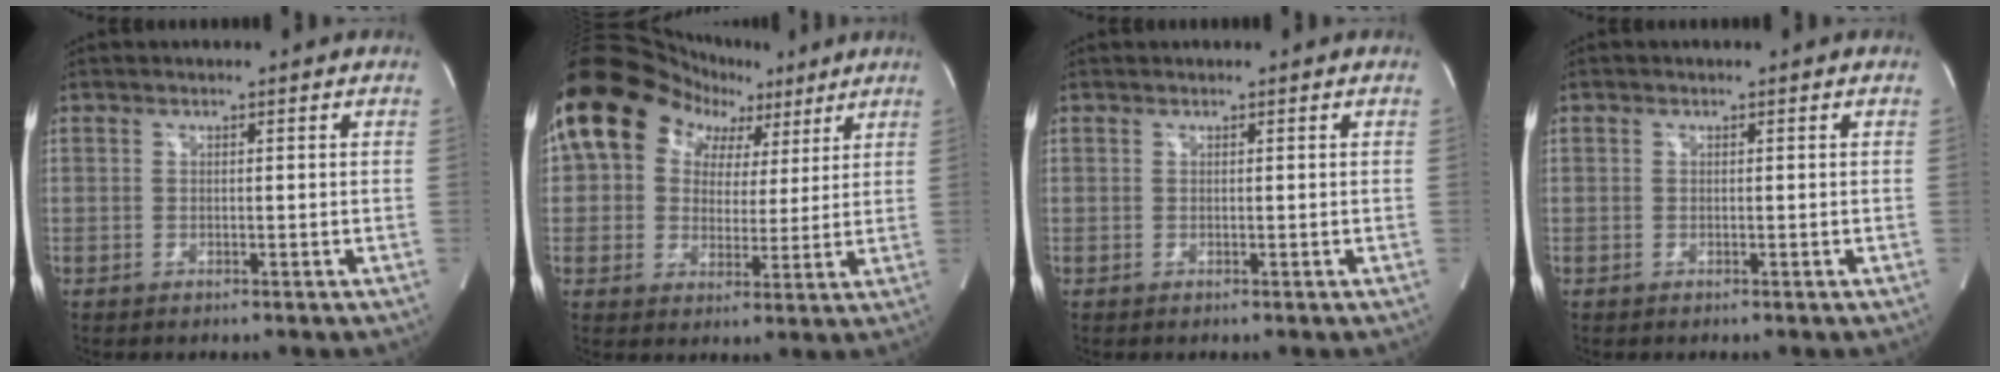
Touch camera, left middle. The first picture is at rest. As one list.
[{"total": 13.4, "force": [6.4, 10.2, 5.8], "torque": [-0.085, 0.060, 0.112]}, {"total": 0.0}, {"total": 0.0}]